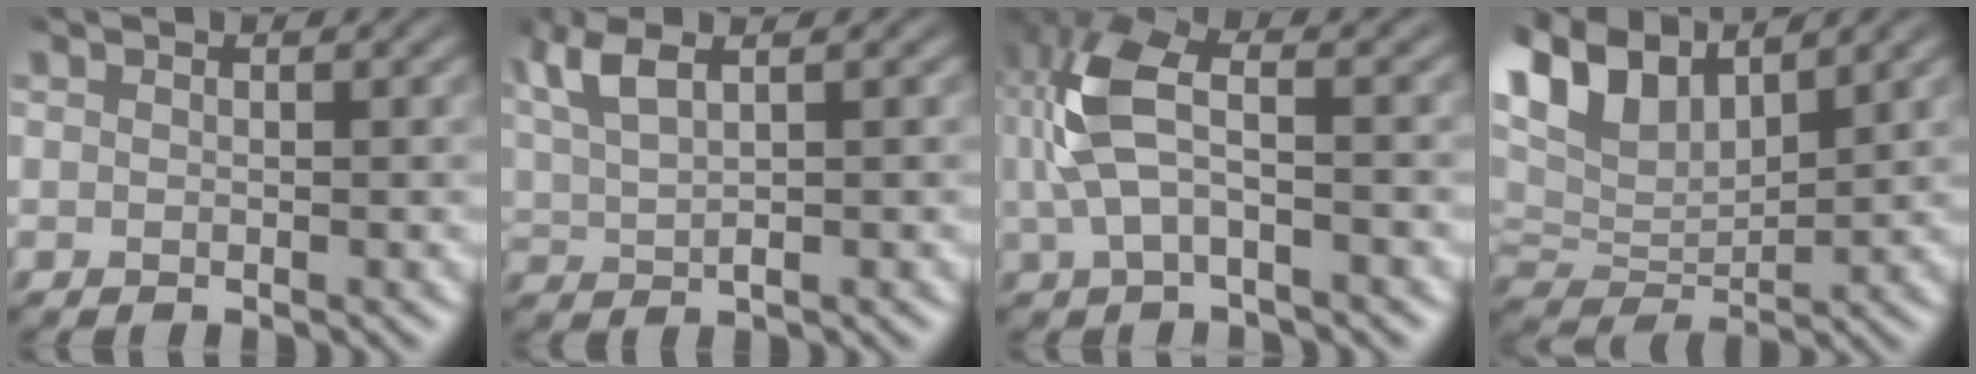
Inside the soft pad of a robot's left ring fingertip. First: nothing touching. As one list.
[{"total": 4.6, "force": [2.5, 1.3, 3.7], "torque": [-0.091, 0.019, 0.055]}, {"total": 6.0, "force": [0.4, 2.8, 5.3], "torque": [-0.128, 0.018, -0.004]}, {"total": 8.1, "force": [4.8, 3.7, 5.4], "torque": [-0.137, 0.016, 0.092]}]